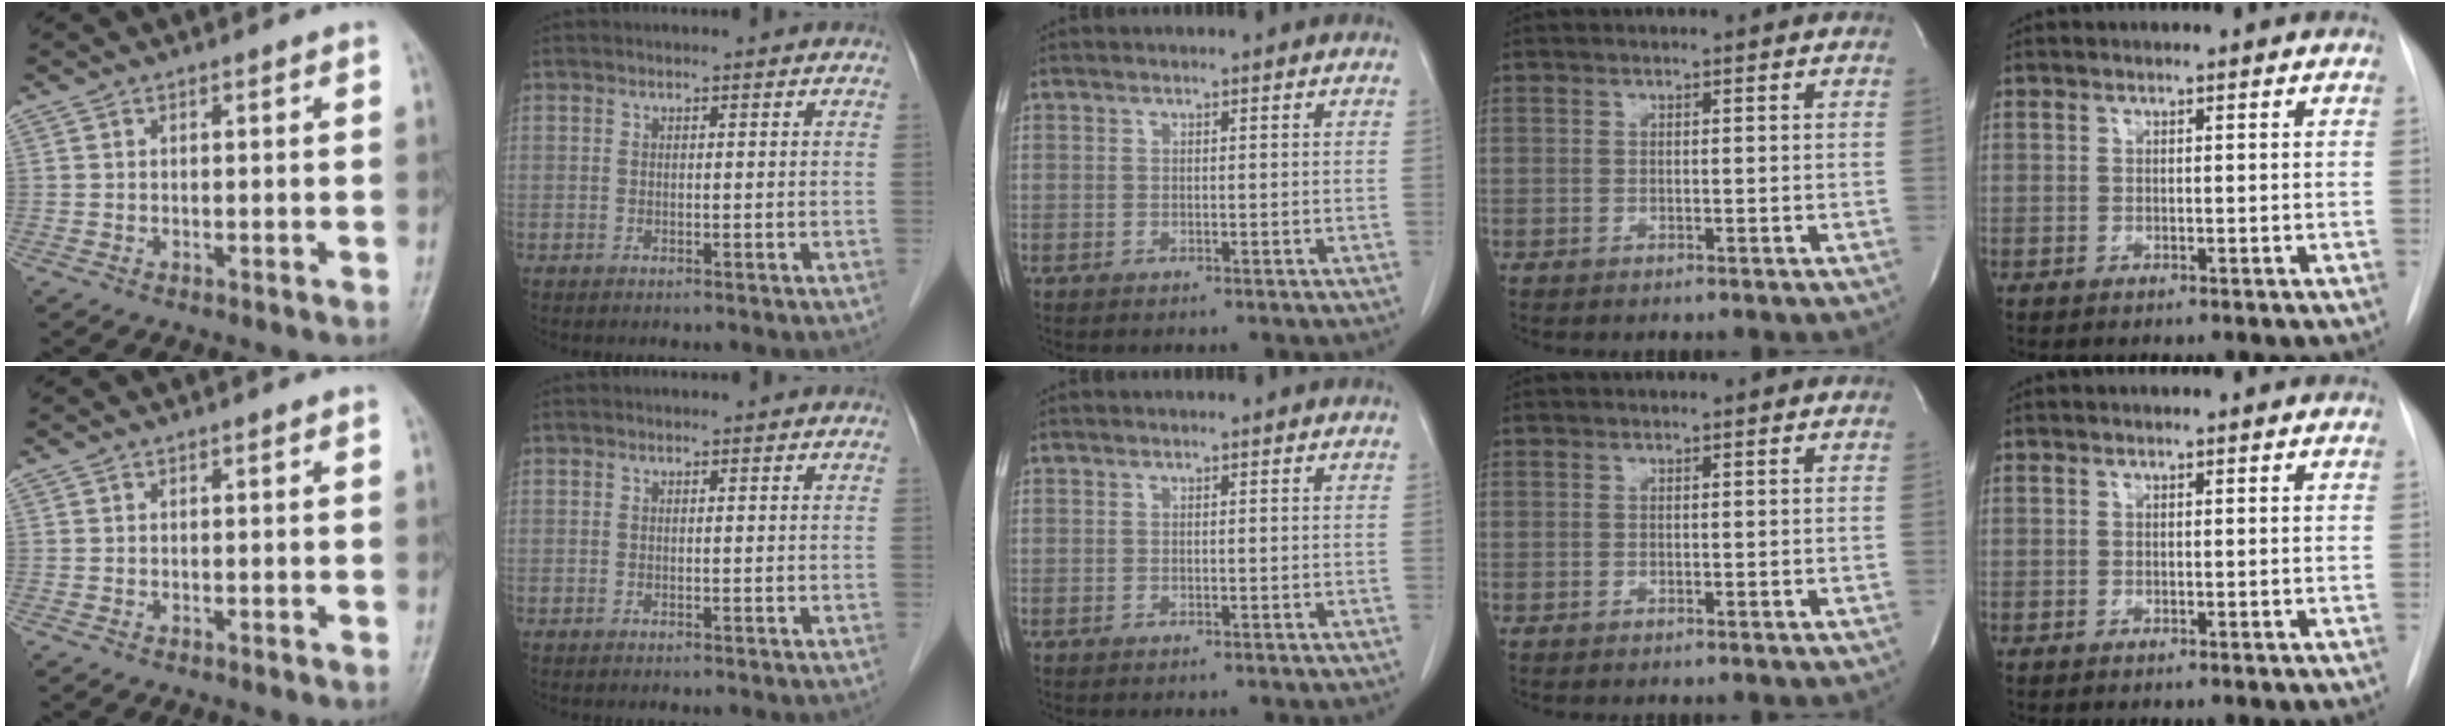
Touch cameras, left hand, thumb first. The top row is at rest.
{}